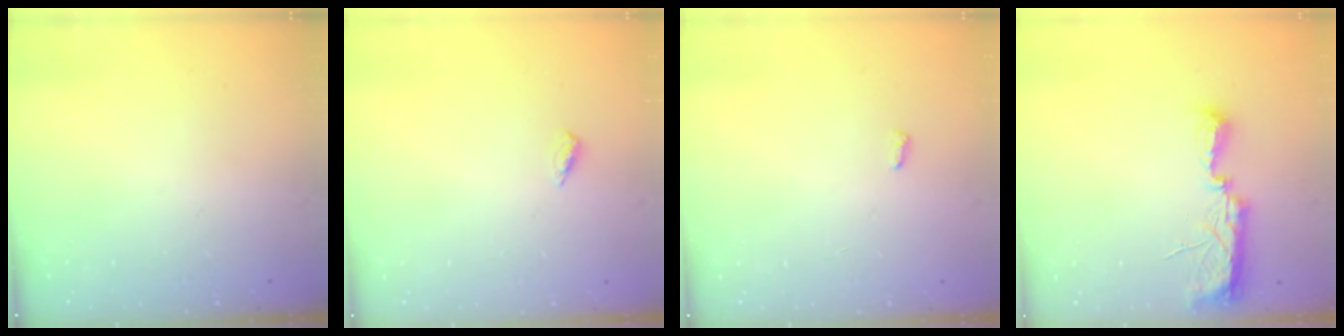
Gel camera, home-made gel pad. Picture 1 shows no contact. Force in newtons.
{"total": 2.6, "press": 2.2, "slide": 1.3}
{"total": 3.5, "press": 3.5, "slide": 0.3}
{"total": 10.5, "press": 9.0, "slide": 5.3}